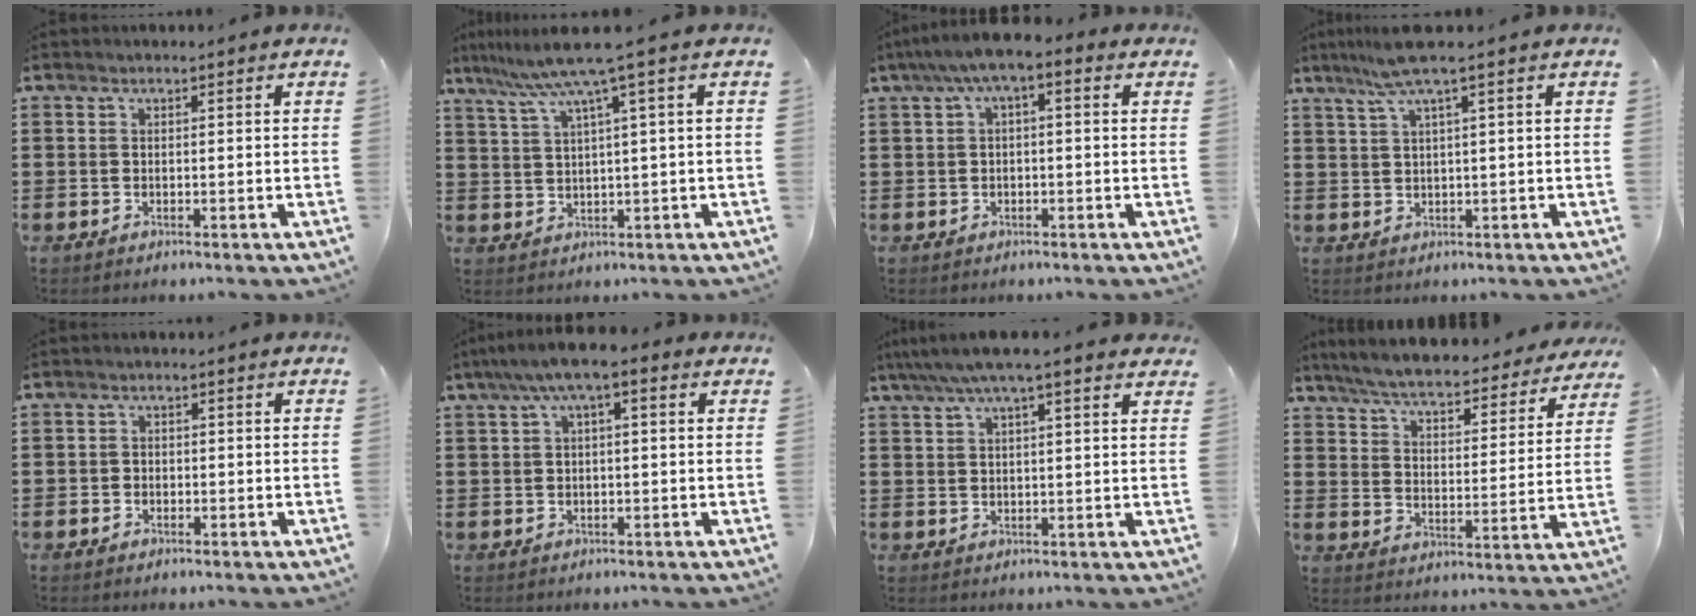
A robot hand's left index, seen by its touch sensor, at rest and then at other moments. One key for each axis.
{"total": 7.1, "fx": 3.7, "fy": -0.5, "fz": 6.1, "tx": -0.135, "ty": -0.019, "tz": 0.058}
{"total": 3.6, "fx": -0.5, "fy": 1.0, "fz": 3.5, "tx": -0.071, "ty": 0.001, "tz": -0.016}
{"total": 4.9, "fx": 2.5, "fy": -0.3, "fz": 4.2, "tx": -0.087, "ty": 0.000, "tz": 0.043}
{"total": 1.0, "fx": -0.5, "fy": 0.8, "fz": 0.1, "tx": -0.005, "ty": 0.002, "tz": -0.012}
{"total": 4.2, "fx": 1.0, "fy": 1.0, "fz": 4.0, "tx": -0.081, "ty": 0.004, "tz": 0.012}
{"total": 4.9, "fx": 3.7, "fy": 0.5, "fz": 3.2, "tx": -0.072, "ty": -0.002, "tz": 0.064}
{"total": 5.8, "fx": 5.5, "fy": 0.0, "fz": 1.6, "tx": -0.059, "ty": -0.040, "tz": 0.093}